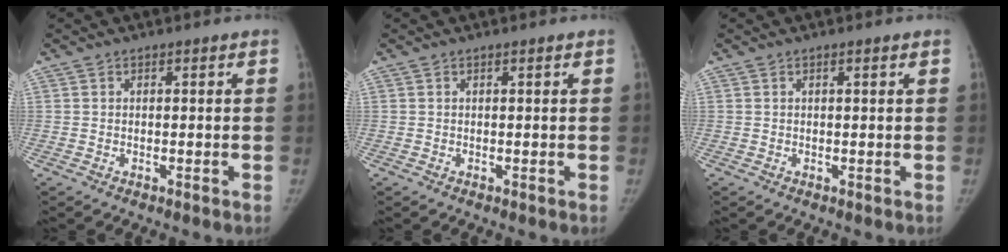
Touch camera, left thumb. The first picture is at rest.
{"total": 0.0}
{"total": 0.7, "force": [0.4, -0.1, 0.6], "torque": [-0.010, 0.000, 0.008]}